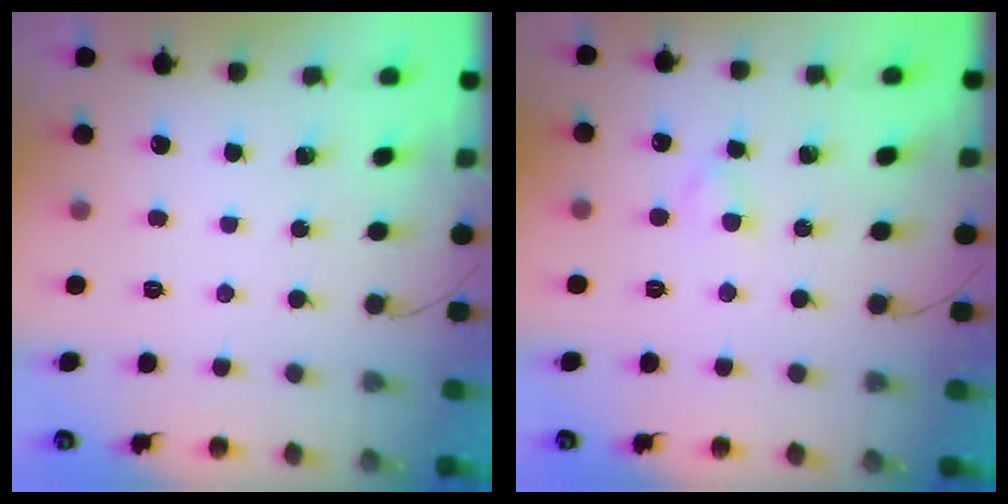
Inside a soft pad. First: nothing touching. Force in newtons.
{"total": 2.4, "press": 2.1, "slide": 1.1}